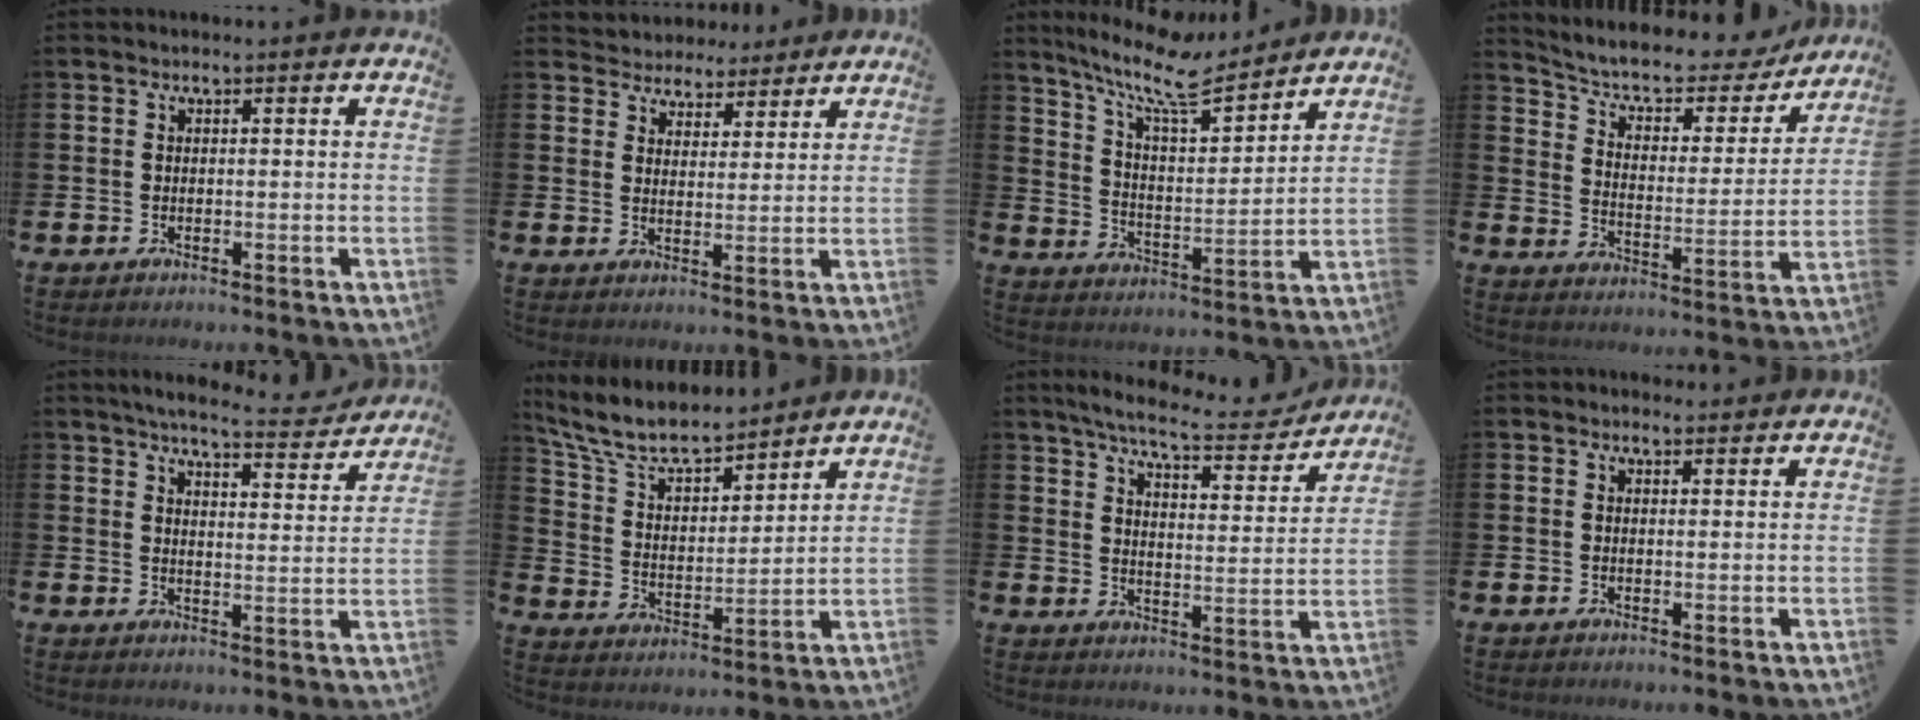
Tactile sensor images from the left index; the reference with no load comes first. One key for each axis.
{"total": 4.2, "fx": 3.8, "fy": 1.6, "fz": -0.7, "tx": -0.004, "ty": -0.025, "tz": 0.066}
{"total": 10.9, "fx": 9.5, "fy": 2.1, "fz": 4.9, "tx": -0.118, "ty": -0.060, "tz": 0.165}
{"total": 7.0, "fx": 6.0, "fy": 2.7, "fz": 2.3, "tx": -0.073, "ty": -0.045, "tz": 0.098}
{"total": 6.1, "fx": 5.7, "fy": 0.7, "fz": 2.0, "tx": -0.047, "ty": -0.034, "tz": 0.095}
{"total": 9.2, "fx": 8.2, "fy": 2.6, "fz": 3.3, "tx": -0.105, "ty": -0.050, "tz": 0.145}
{"total": 7.7, "fx": 7.1, "fy": 0.7, "fz": 2.8, "tx": -0.069, "ty": -0.047, "tz": 0.118}
{"total": 1.5, "fx": 1.4, "fy": 0.6, "fz": 0.1, "tx": 0.005, "ty": 0.002, "tz": 0.024}